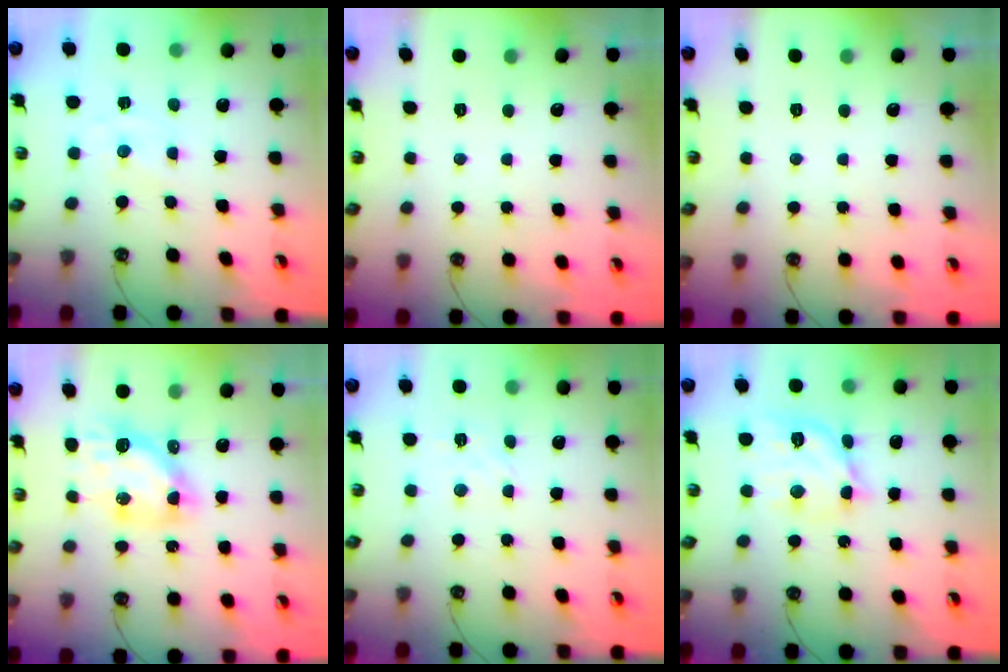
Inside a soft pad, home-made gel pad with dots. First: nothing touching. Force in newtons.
{"total": 0.0}
{"total": 0.0}
{"total": 10.5, "press": 10.5, "slide": 1.2}
{"total": 2.5, "press": 2.4, "slide": 0.6}
{"total": 13.4, "press": 13.3, "slide": 1.0}